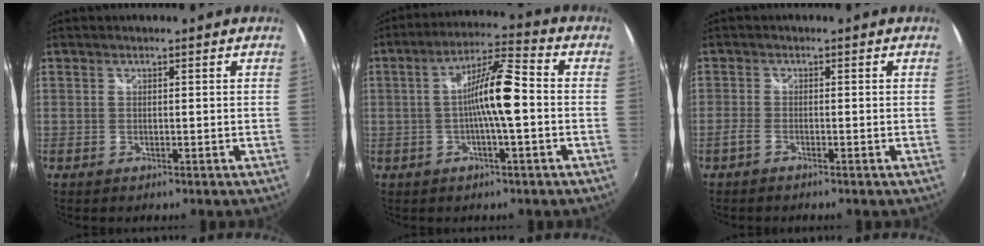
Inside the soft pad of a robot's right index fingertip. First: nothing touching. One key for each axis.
{"total": 10.0, "fx": -1.2, "fy": 1.1, "fz": 9.9, "tx": -0.179, "ty": 0.015, "tz": -0.023}
{"total": 1.6, "fx": -1.3, "fy": 0.4, "fz": 0.9, "tx": -0.027, "ty": -0.001, "tz": -0.031}